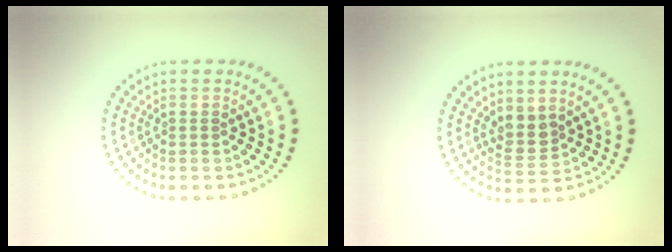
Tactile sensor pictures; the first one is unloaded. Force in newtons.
{"total": 2.2, "press": 1.8, "slide": 1.3}